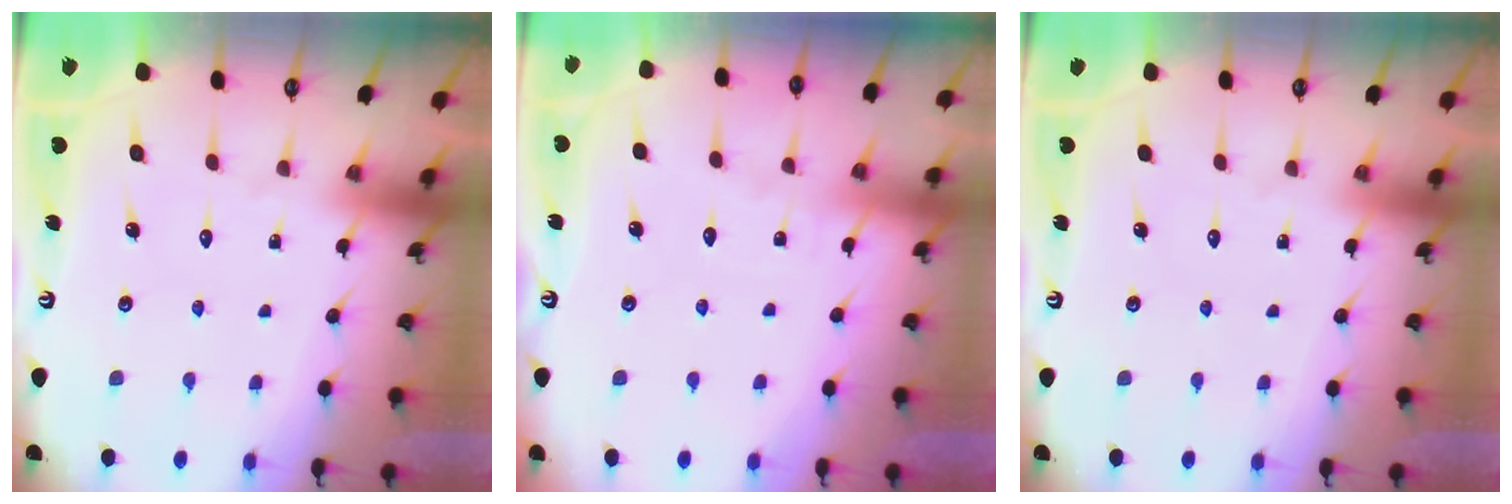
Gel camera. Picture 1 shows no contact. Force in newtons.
{"total": 3.0, "press": 3.0, "slide": 0.4}
{"total": 0.0}